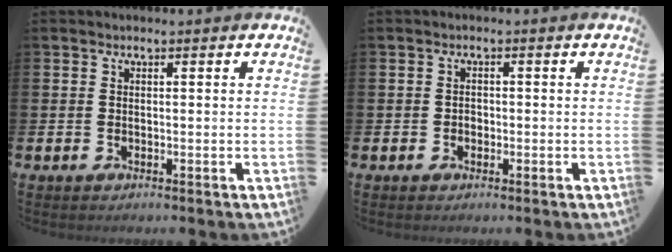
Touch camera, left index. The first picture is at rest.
{"total": 1.1, "force": [-0.4, 0.9, 0.4], "torque": [-0.007, 0.004, -0.009]}